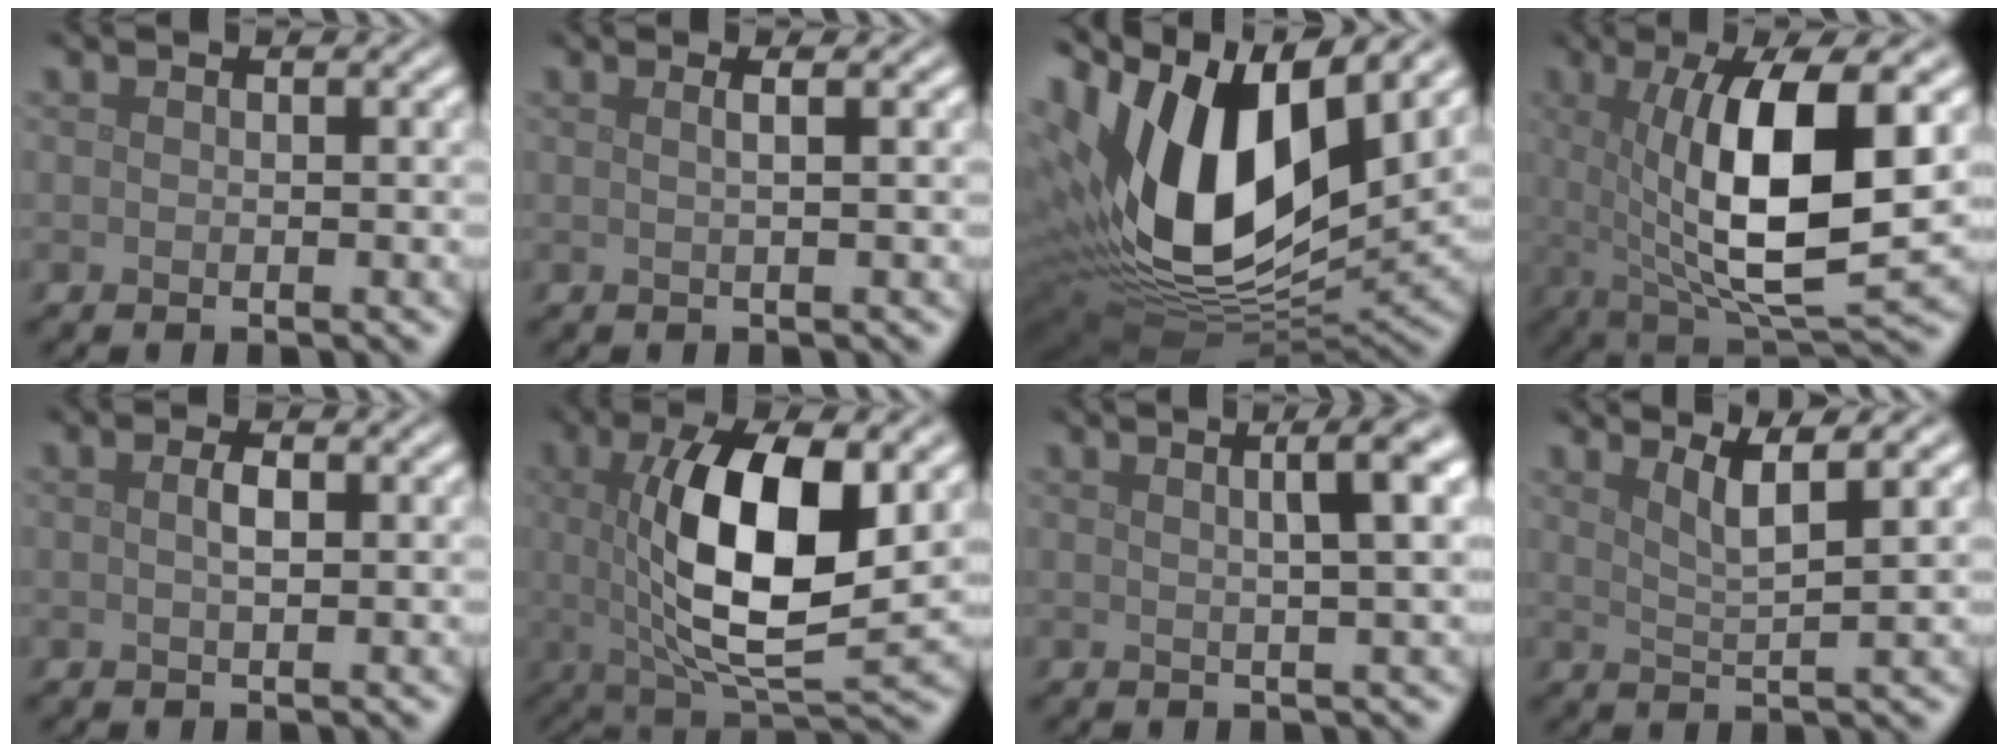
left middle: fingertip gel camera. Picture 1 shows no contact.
{"total": 2.0, "force": [0.7, 0.9, 1.7], "torque": [-0.008, 0.003, -0.013]}
{"total": 15.5, "force": [4.8, 8.4, 12.1], "torque": [-0.236, -0.002, 0.090]}
{"total": 11.1, "force": [1.0, 3.4, 10.5], "torque": [-0.170, -0.011, 0.024]}
{"total": 1.5, "force": [0.3, 0.5, 1.3], "torque": [-0.025, 0.002, 0.003]}
{"total": 11.0, "force": [1.5, 3.6, 10.3], "torque": [-0.175, -0.003, 0.028]}
{"total": 4.6, "force": [1.6, 1.0, 4.2], "torque": [-0.047, 0.018, 0.017]}
{"total": 3.0, "force": [1.8, 0.5, 2.3], "torque": [-0.030, -0.001, 0.033]}